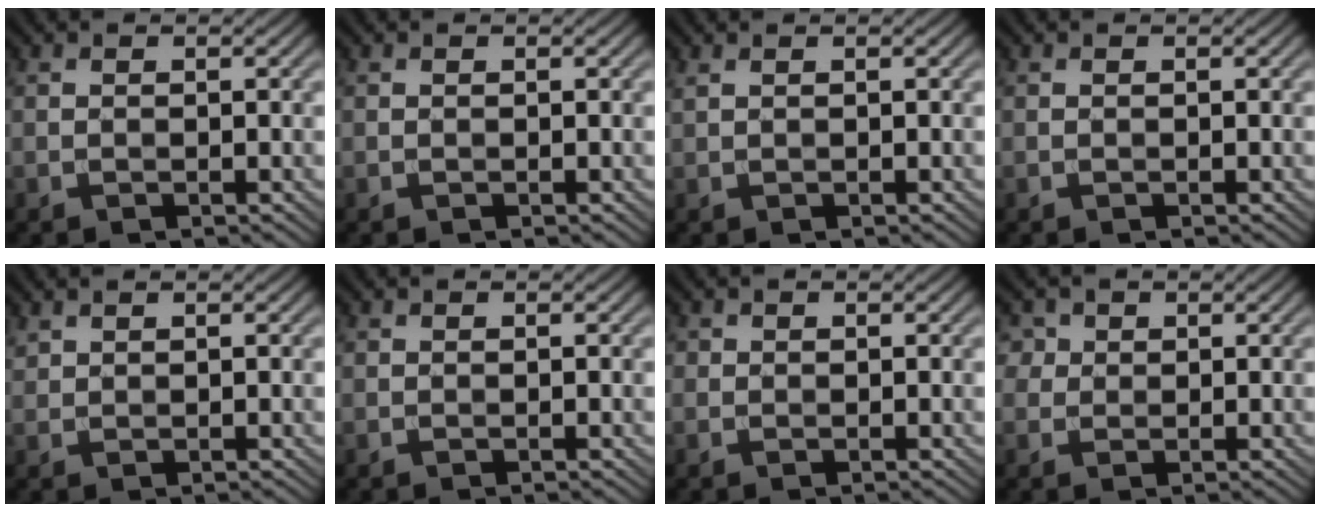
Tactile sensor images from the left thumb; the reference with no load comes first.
{"total": 0.0}
{"total": 0.7, "force": [0.5, 0.0, 0.4], "torque": [-0.013, 0.006, 0.009]}
{"total": 0.0}
{"total": 1.0, "force": [0.9, 0.3, 0.3], "torque": [-0.013, 0.003, 0.025]}
{"total": 0.0}
{"total": 0.7, "force": [0.2, 0.6, 0.2], "torque": [0.000, -0.001, 0.002]}
{"total": 2.9, "force": [1.3, 2.4, 0.9], "torque": [-0.032, -0.001, 0.030]}